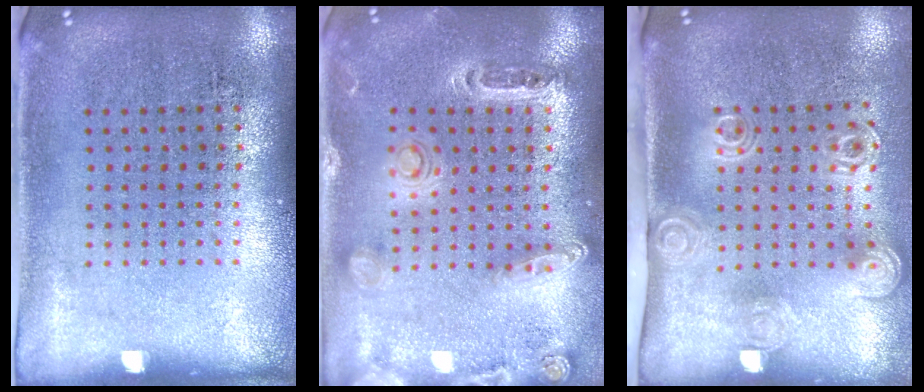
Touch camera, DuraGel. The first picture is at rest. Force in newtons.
{"total": 1.4, "press": 1.3, "slide": 0.3}
{"total": 2.1, "press": 1.4, "slide": 1.5}